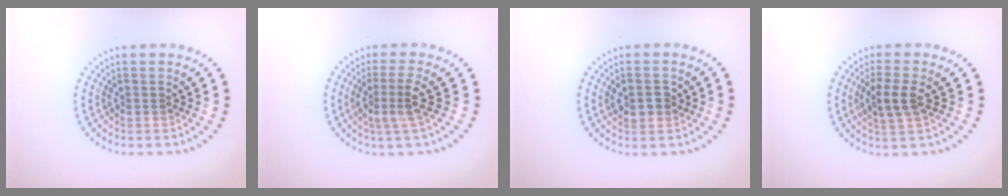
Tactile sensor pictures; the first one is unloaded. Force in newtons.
{"total": 2.9, "press": 2.1, "slide": 2.0}
{"total": 2.1, "press": 2.0, "slide": 0.7}
{"total": 2.8, "press": 2.6, "slide": 1.0}